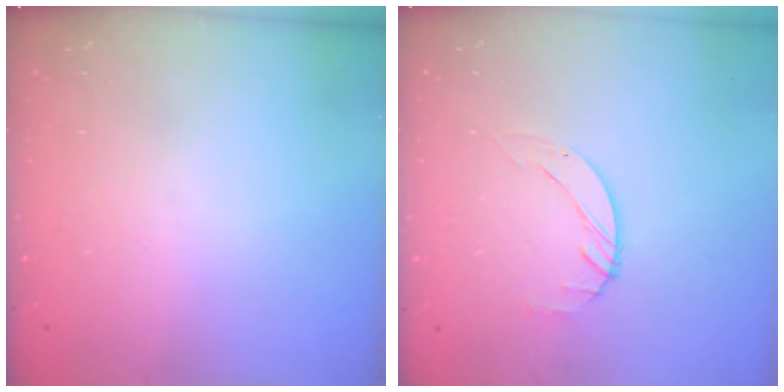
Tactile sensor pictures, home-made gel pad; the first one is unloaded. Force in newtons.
{"total": 1.4, "press": 1.4, "slide": 0.2}